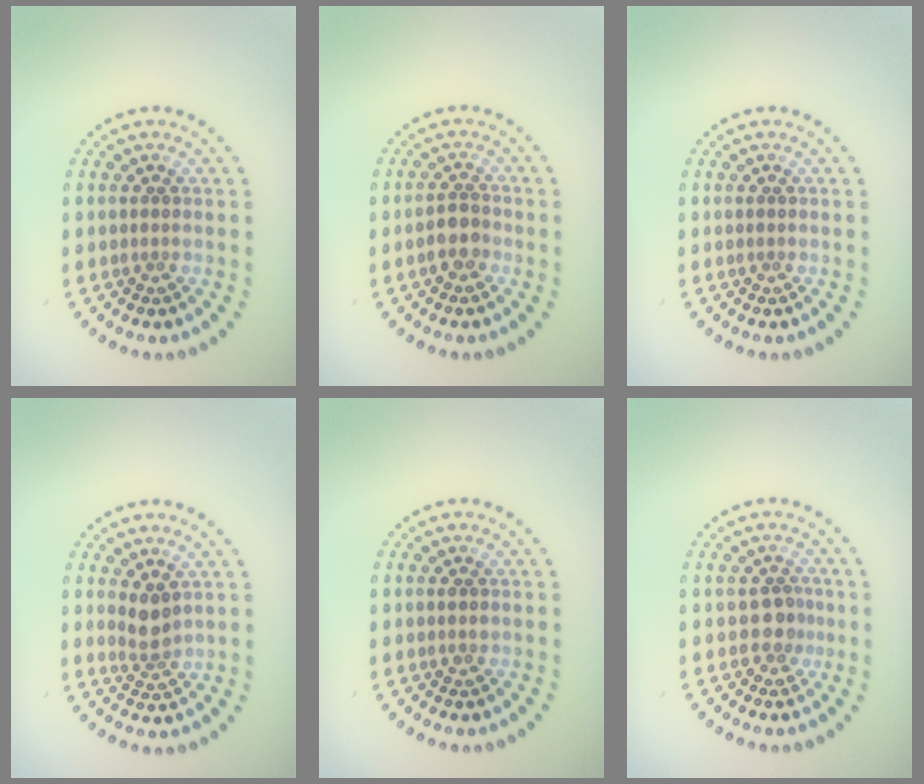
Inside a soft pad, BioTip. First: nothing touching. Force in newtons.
{"total": 2.1, "press": 1.9, "slide": 0.8}
{"total": 0.0}
{"total": 2.1, "press": 1.7, "slide": 1.2}
{"total": 0.9, "press": 0.9, "slide": 0.1}
{"total": 1.8, "press": 1.5, "slide": 1.1}